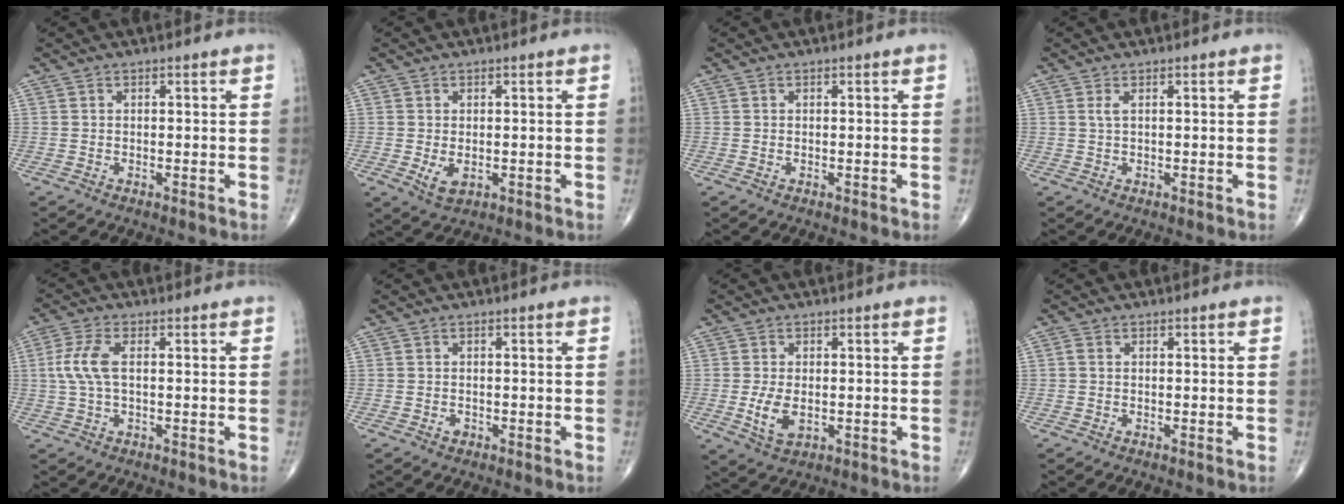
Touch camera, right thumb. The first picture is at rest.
{"total": 3.2, "force": [-0.4, 1.9, 2.5], "torque": [-0.040, -0.008, 0.000]}
{"total": 0.0}
{"total": 1.0, "force": [0.3, 0.2, 0.9], "torque": [-0.029, 0.005, 0.009]}
{"total": 5.9, "force": [0.6, 2.6, 5.3], "torque": [-0.138, 0.011, 0.008]}
{"total": 0.8, "force": [-0.4, 0.6, 0.4], "torque": [-0.001, 0.003, -0.005]}
{"total": 5.3, "force": [-0.7, 3.0, 4.3], "torque": [-0.080, -0.009, -0.008]}
{"total": 0.6, "force": [0.0, 0.4, 0.4], "torque": [-0.010, -0.001, -0.003]}